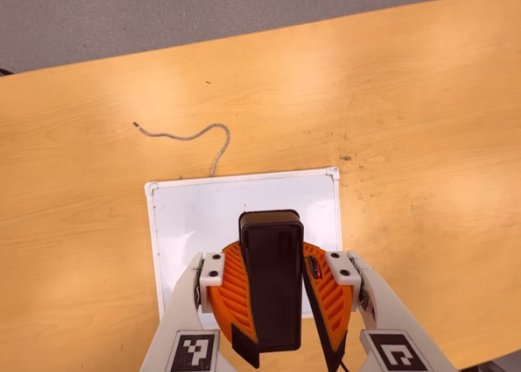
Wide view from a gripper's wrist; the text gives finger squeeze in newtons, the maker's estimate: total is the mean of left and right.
{"total": 10.9, "left": 10.6, "right": 11.1}